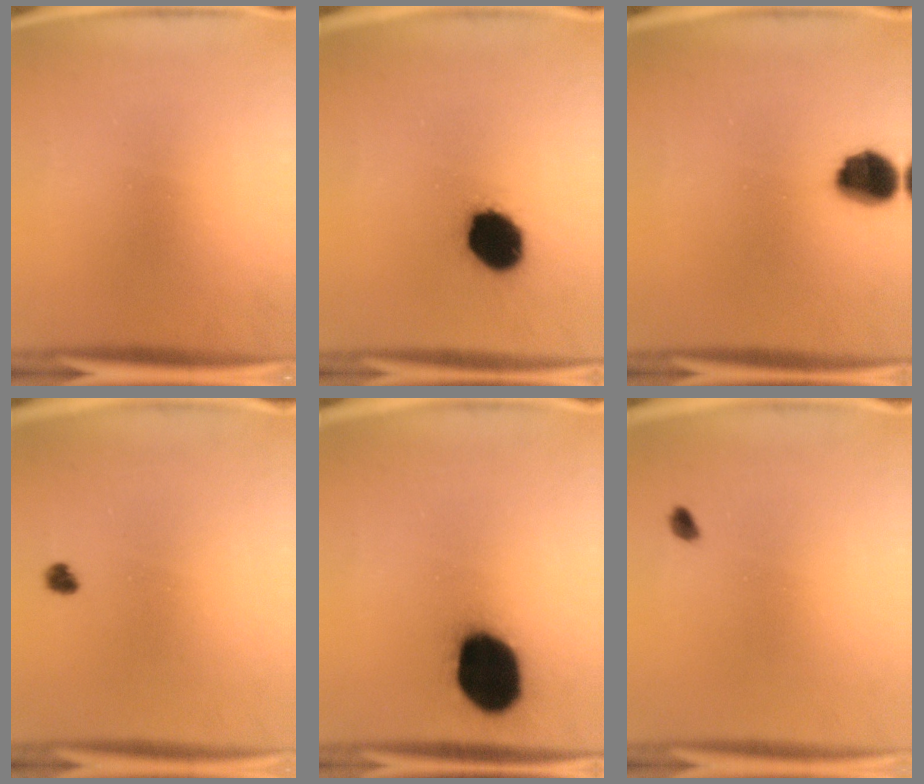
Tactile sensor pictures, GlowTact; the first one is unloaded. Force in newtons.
{"total": 13.1}
{"total": 9.1}
{"total": 1.7}
{"total": 19.9}
{"total": 1.4}